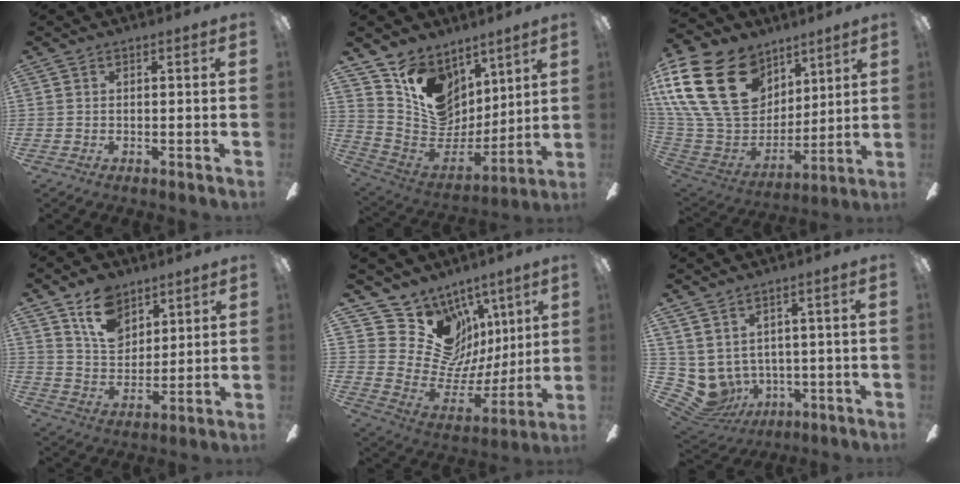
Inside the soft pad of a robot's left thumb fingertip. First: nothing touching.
{"total": 15.8, "force": [7.5, 12.3, 6.6], "torque": [-0.116, -0.038, 0.154]}
{"total": 28.9, "force": [11.7, 20.2, 17.0], "torque": [-0.369, -0.041, 0.238]}
{"total": 12.7, "force": [8.0, 8.2, 5.4], "torque": [-0.085, -0.033, 0.151]}
{"total": 16.8, "force": [9.0, 13.0, 5.7], "torque": [-0.097, -0.079, 0.186]}
{"total": 6.3, "force": [1.0, 5.6, 2.7], "torque": [-0.105, -0.027, 0.025]}